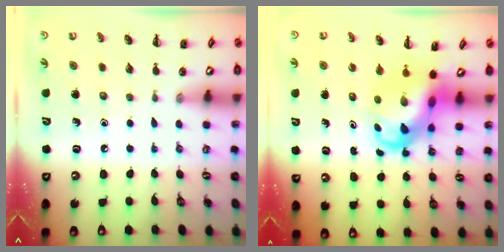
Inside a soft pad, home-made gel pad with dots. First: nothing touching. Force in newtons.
{"total": 6.6, "press": 6.3, "slide": 2.2}